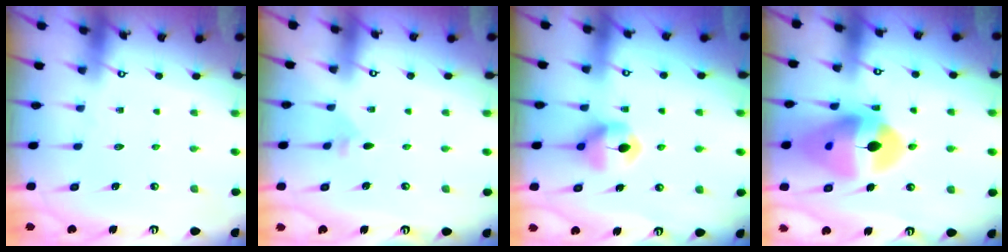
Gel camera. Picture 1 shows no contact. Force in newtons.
{"total": 1.9, "press": 1.9, "slide": 0.3}
{"total": 7.4, "press": 7.4, "slide": 0.2}
{"total": 17.4, "press": 17.3, "slide": 1.9}